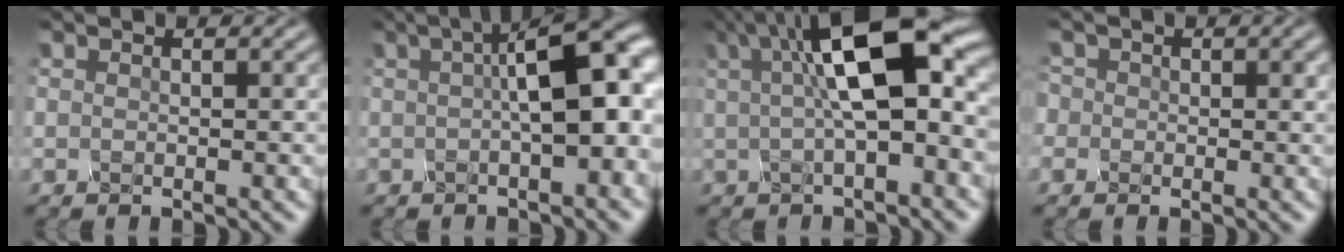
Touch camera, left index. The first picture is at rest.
{"total": 8.3, "force": [0.9, 2.5, 7.9], "torque": [-0.092, 0.019, 0.012]}
{"total": 10.3, "force": [2.4, 3.0, 9.5], "torque": [-0.142, 0.020, 0.032]}
{"total": 2.3, "force": [0.3, 2.1, 0.9], "torque": [-0.011, 0.010, -0.013]}